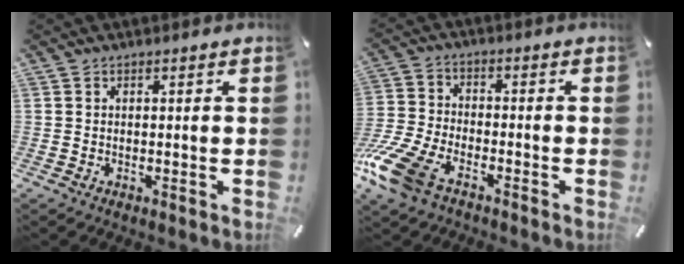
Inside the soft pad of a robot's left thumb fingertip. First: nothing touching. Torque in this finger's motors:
{"motor_torque": [0.16, 1.81, 0.92, 0.84, 0.23]}